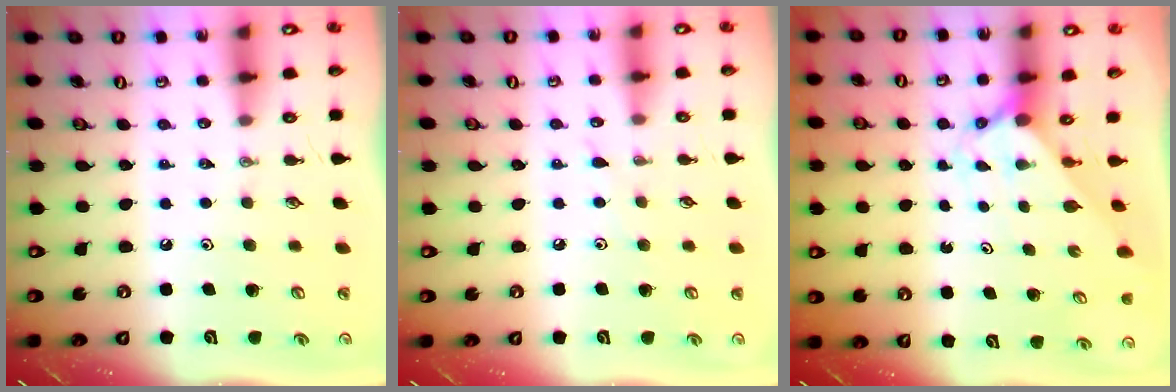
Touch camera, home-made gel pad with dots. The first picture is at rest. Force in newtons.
{"total": 2.5, "press": 2.5, "slide": 0.4}
{"total": 2.0, "press": 2.0, "slide": 0.2}